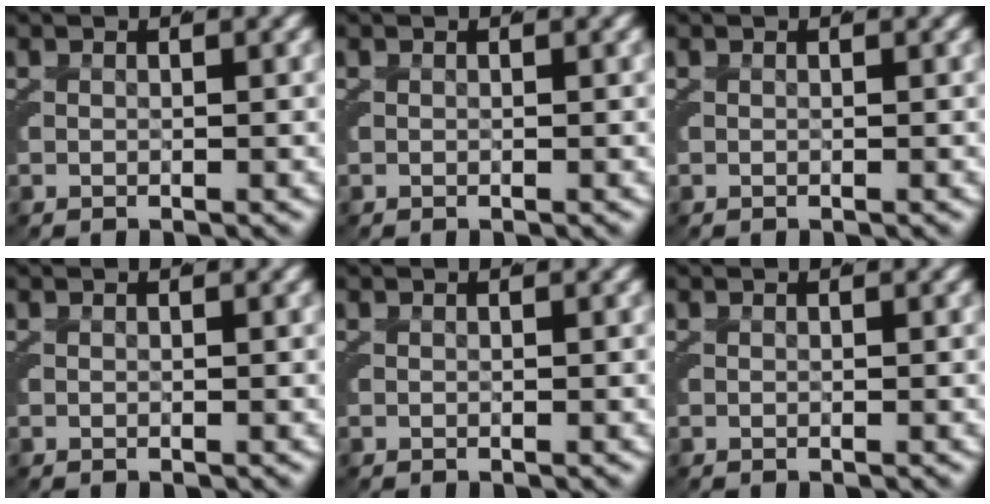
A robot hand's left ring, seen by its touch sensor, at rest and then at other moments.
{"total": 0.0}
{"total": 0.0}
{"total": 0.0}
{"total": 0.0}
{"total": 0.0}